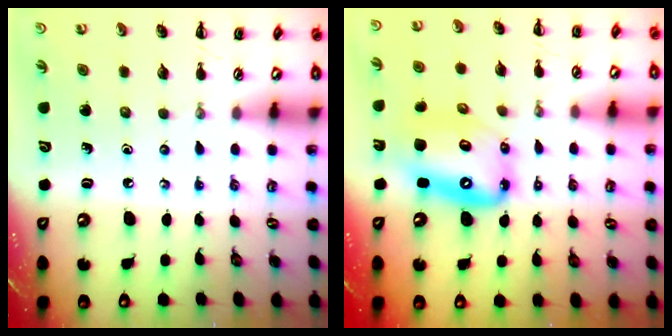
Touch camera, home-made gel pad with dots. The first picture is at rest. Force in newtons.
{"total": 12.9, "press": 12.5, "slide": 3.3}